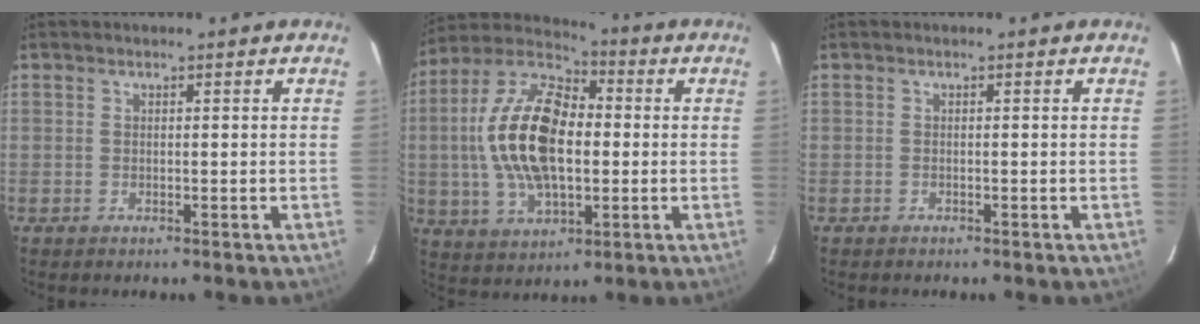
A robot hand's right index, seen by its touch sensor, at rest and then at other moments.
{"total": 19.3, "force": [0.1, 10.1, 16.4], "torque": [-0.332, 0.013, -0.001]}
{"total": 0.6, "force": [-0.5, 0.4, 0.0], "torque": [0.000, 0.004, -0.009]}